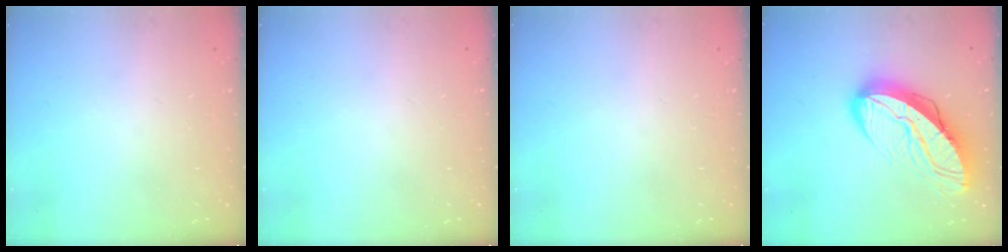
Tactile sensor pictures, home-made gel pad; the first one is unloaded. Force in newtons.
{"total": 0.0}
{"total": 0.0}
{"total": 15.9, "press": 15.8, "slide": 1.3}